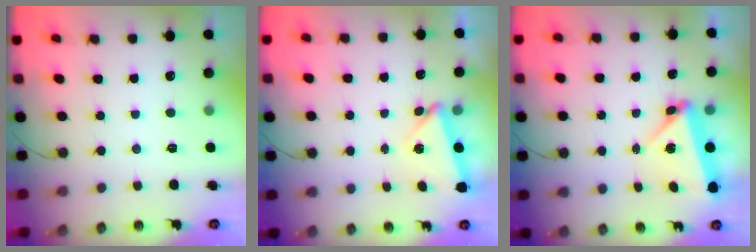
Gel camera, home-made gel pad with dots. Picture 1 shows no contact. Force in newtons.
{"total": 3.5, "press": 3.1, "slide": 1.7}
{"total": 5.5, "press": 5.5, "slide": 0.2}